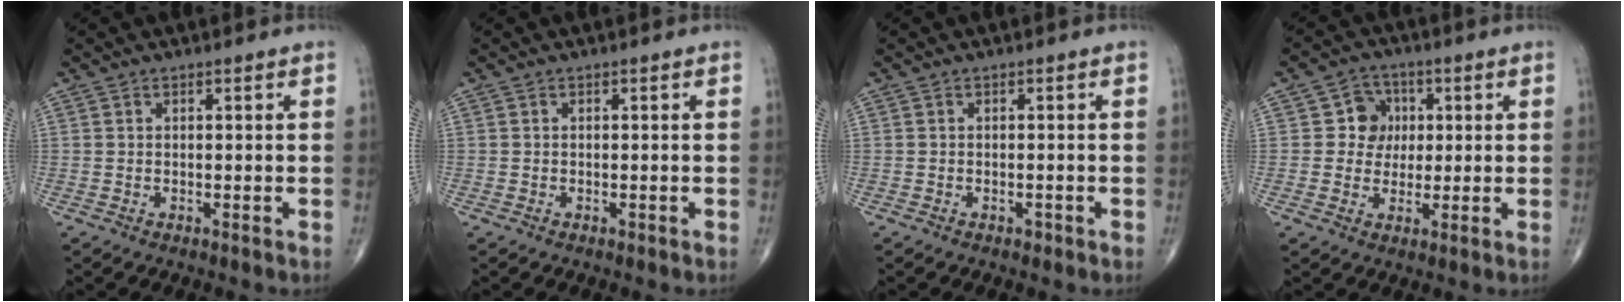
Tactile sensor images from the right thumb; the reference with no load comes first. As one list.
[{"total": 0.0}, {"total": 0.8, "force": [-0.5, 0.5, 0.3], "torque": [-0.003, 0.001, -0.010]}, {"total": 6.0, "force": [0.9, 5.6, 2.0], "torque": [0.009, 0.009, 0.008]}]